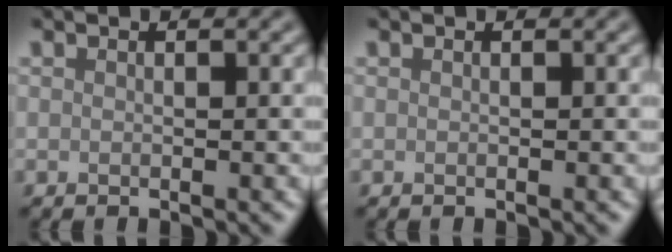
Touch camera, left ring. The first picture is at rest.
{"total": 0.0}